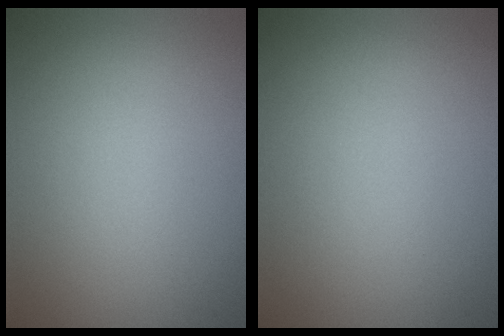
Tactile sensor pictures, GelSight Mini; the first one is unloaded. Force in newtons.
{"total": 0.0}